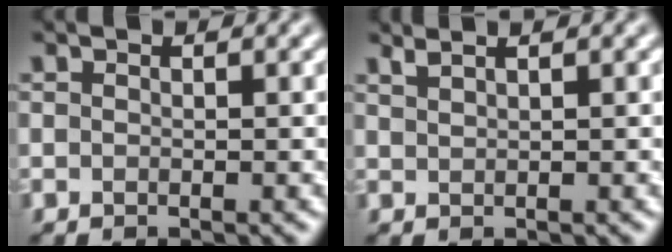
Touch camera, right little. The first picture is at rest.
{"total": 1.4, "force": [1.2, -0.7, -0.4], "torque": [-0.002, 0.001, 0.025]}